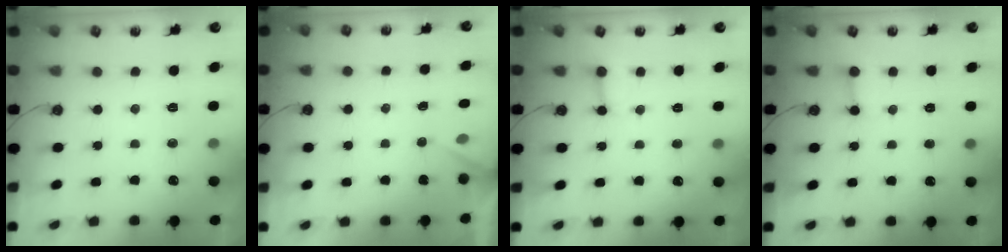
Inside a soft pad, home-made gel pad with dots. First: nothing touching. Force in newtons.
{"total": 2.9, "press": 2.9, "slide": 0.2}
{"total": 3.5, "press": 3.5, "slide": 0.3}
{"total": 2.5, "press": 2.5, "slide": 0.4}